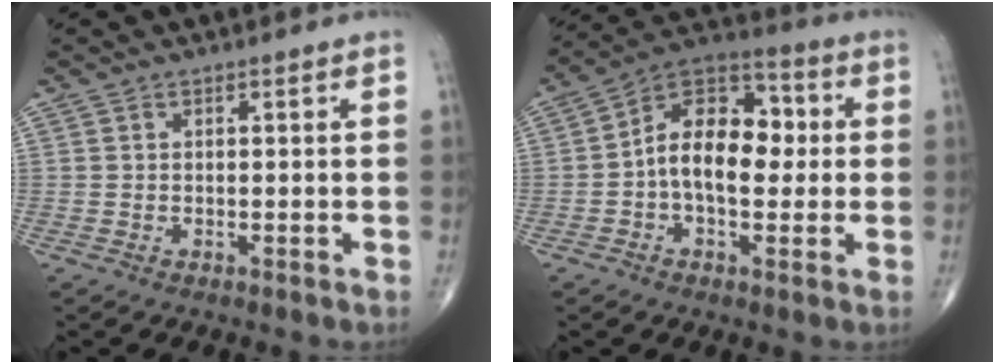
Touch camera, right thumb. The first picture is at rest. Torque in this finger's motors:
{"motor_torque": [0.10, 0.33, 0.36, 0.03, 0.16]}